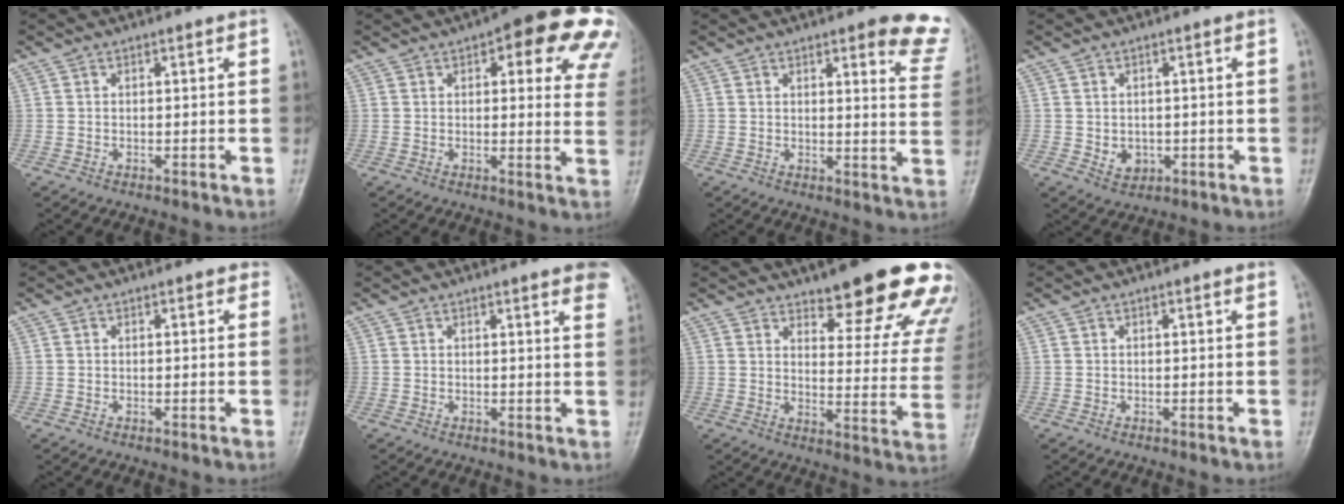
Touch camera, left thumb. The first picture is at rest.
{"total": 17.8, "force": [9.1, 6.6, 13.8], "torque": [-0.125, -0.019, 0.094]}
{"total": 11.5, "force": [8.1, 3.3, 7.4], "torque": [-0.046, -0.041, 0.072]}
{"total": 3.2, "force": [-0.4, 2.7, 1.7], "torque": [-0.014, -0.001, 0.004]}
{"total": 1.1, "force": [0.7, 0.6, 0.6], "torque": [0.003, -0.002, 0.003]}
{"total": 7.0, "force": [5.0, 1.2, 4.8], "torque": [-0.042, -0.010, 0.045]}
{"total": 20.7, "force": [15.4, 5.9, 12.5], "torque": [-0.111, -0.087, 0.189]}
{"total": 0.8, "force": [0.6, 0.1, 0.6], "torque": [-0.005, 0.001, 0.007]}